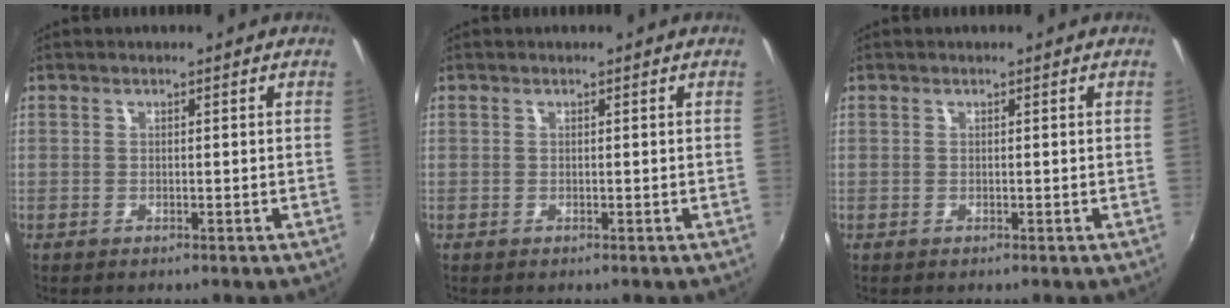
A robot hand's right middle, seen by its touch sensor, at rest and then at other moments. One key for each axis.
{"total": 0.0}
{"total": 0.0}